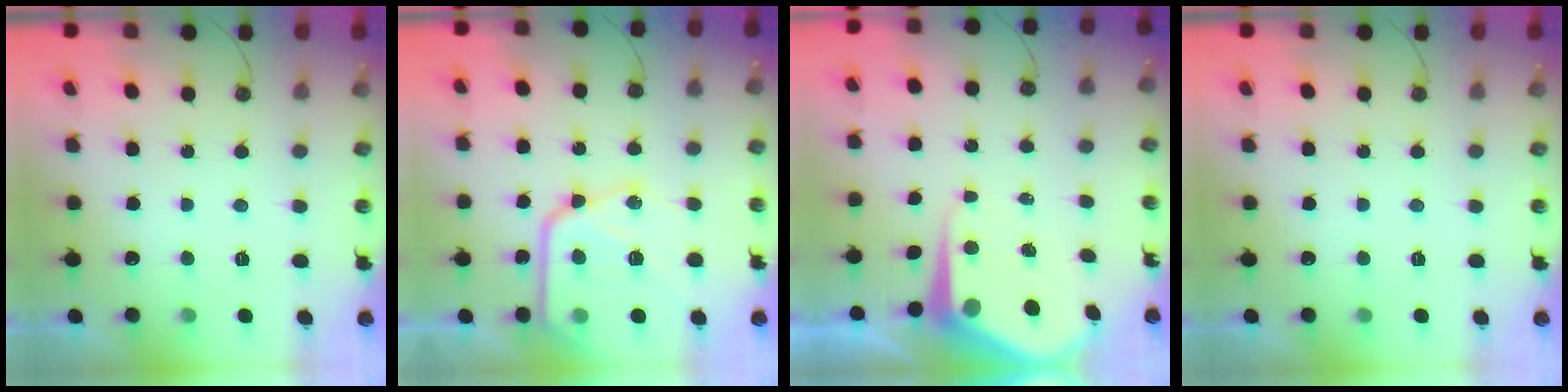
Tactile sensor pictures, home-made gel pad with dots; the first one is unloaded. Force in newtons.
{"total": 18.2, "press": 18.2, "slide": 1.7}
{"total": 8.2, "press": 8.1, "slide": 0.6}
{"total": 0.0}